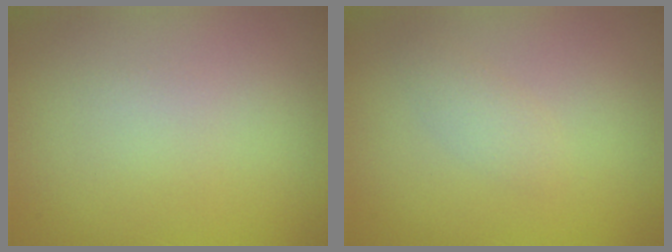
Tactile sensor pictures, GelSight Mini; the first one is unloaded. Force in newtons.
{"total": 1.3, "press": 1.3, "slide": 0.0}